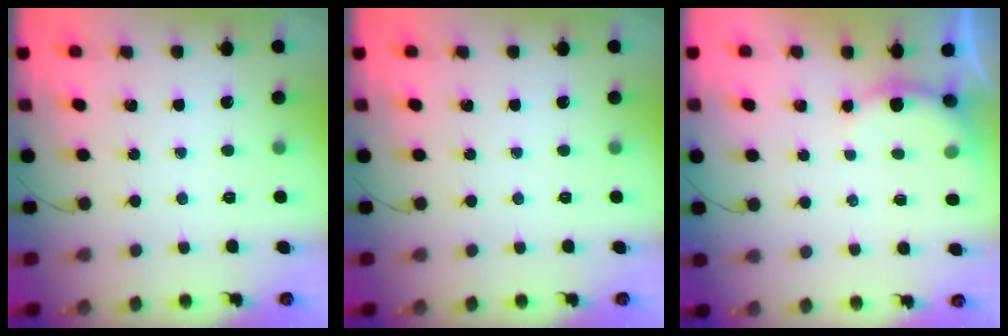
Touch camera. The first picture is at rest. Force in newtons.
{"total": 0.0}
{"total": 3.8, "press": 3.7, "slide": 0.6}